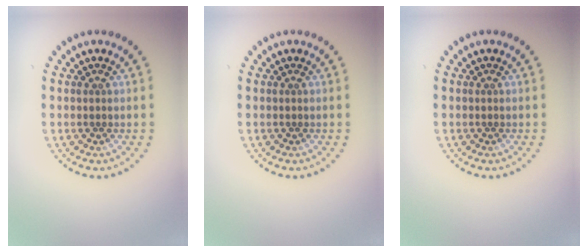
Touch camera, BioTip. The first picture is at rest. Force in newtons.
{"total": 0.0}
{"total": 0.0}